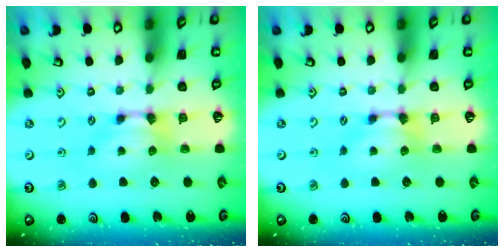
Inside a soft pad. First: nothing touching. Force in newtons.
{"total": 0.0}